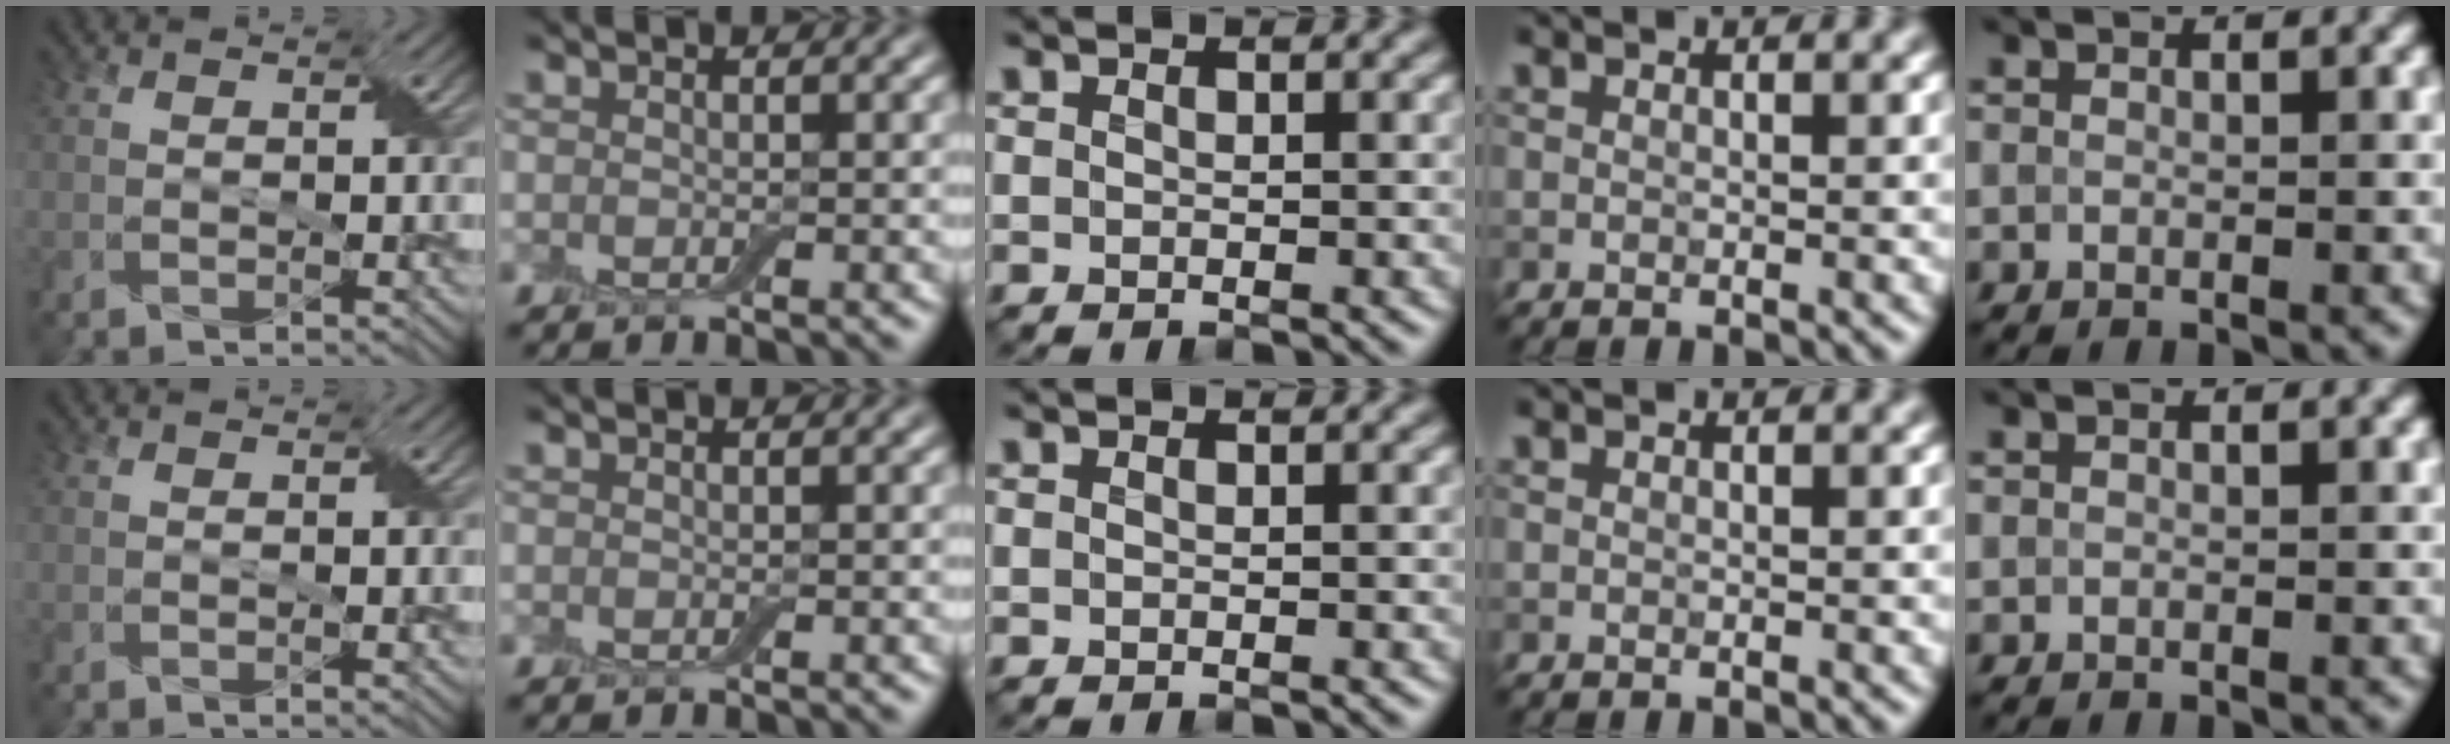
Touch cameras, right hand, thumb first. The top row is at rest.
{}